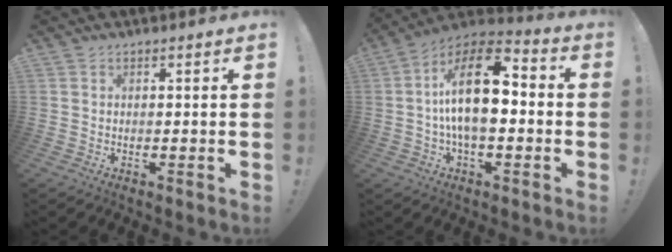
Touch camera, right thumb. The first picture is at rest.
{"total": 18.6, "force": [0.3, 9.4, 16.1], "torque": [-0.271, 0.007, 0.001]}